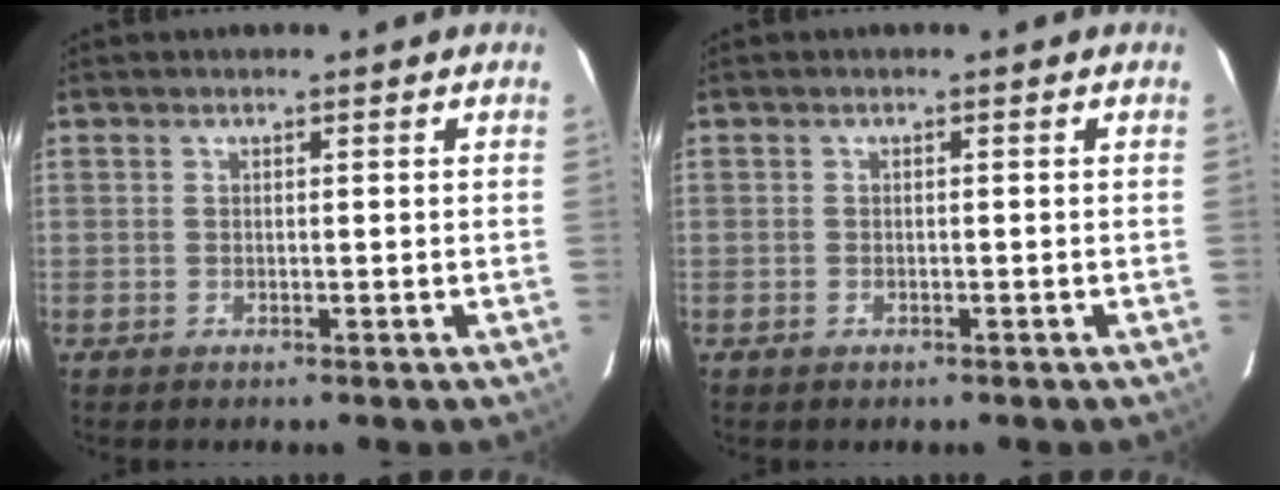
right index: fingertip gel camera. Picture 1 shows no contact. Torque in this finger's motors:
{"motor_torque": [0.01, -0.09, -0.09, -0.07]}